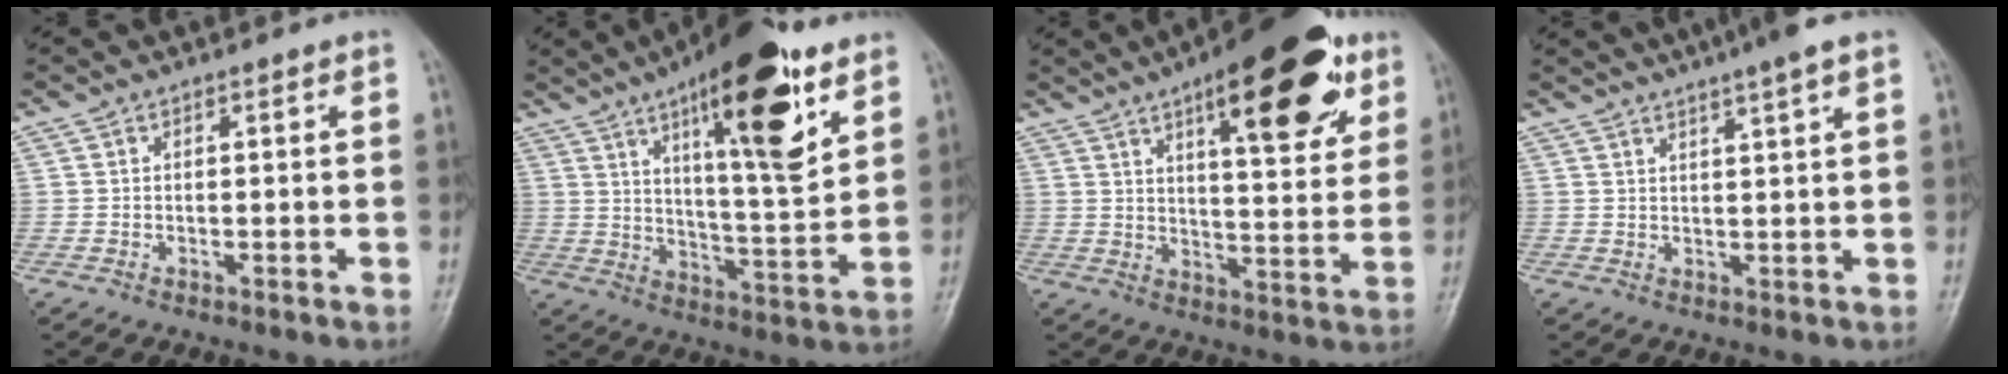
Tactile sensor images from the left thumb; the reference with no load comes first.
{"total": 20.3, "force": [10.6, 5.9, 16.3], "torque": [-0.214, -0.046, 0.162]}
{"total": 20.4, "force": [10.6, 7.2, 15.8], "torque": [-0.188, -0.031, 0.151]}
{"total": 6.5, "force": [4.7, 0.2, 4.6], "torque": [-0.064, 0.008, 0.069]}